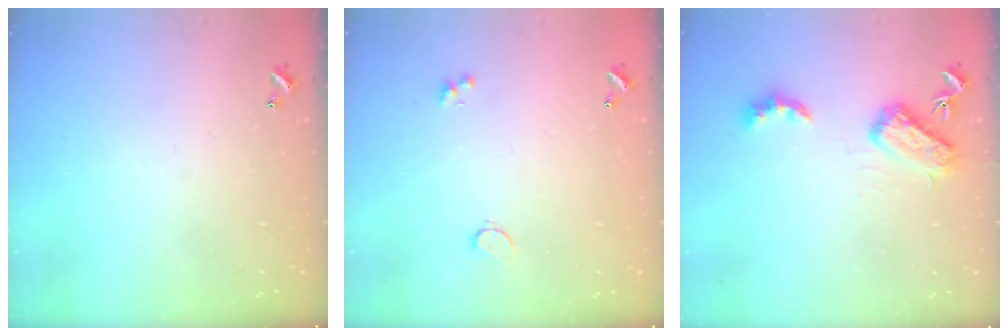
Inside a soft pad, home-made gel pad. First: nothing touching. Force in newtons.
{"total": 1.5, "press": 1.4, "slide": 0.7}
{"total": 5.6, "press": 5.6, "slide": 0.5}